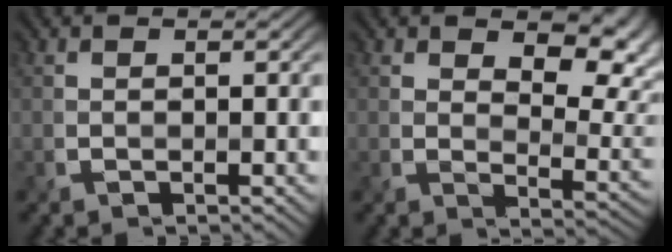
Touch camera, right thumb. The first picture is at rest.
{"total": 9.4, "force": [4.4, 5.1, 6.5], "torque": [-0.092, -0.010, 0.067]}